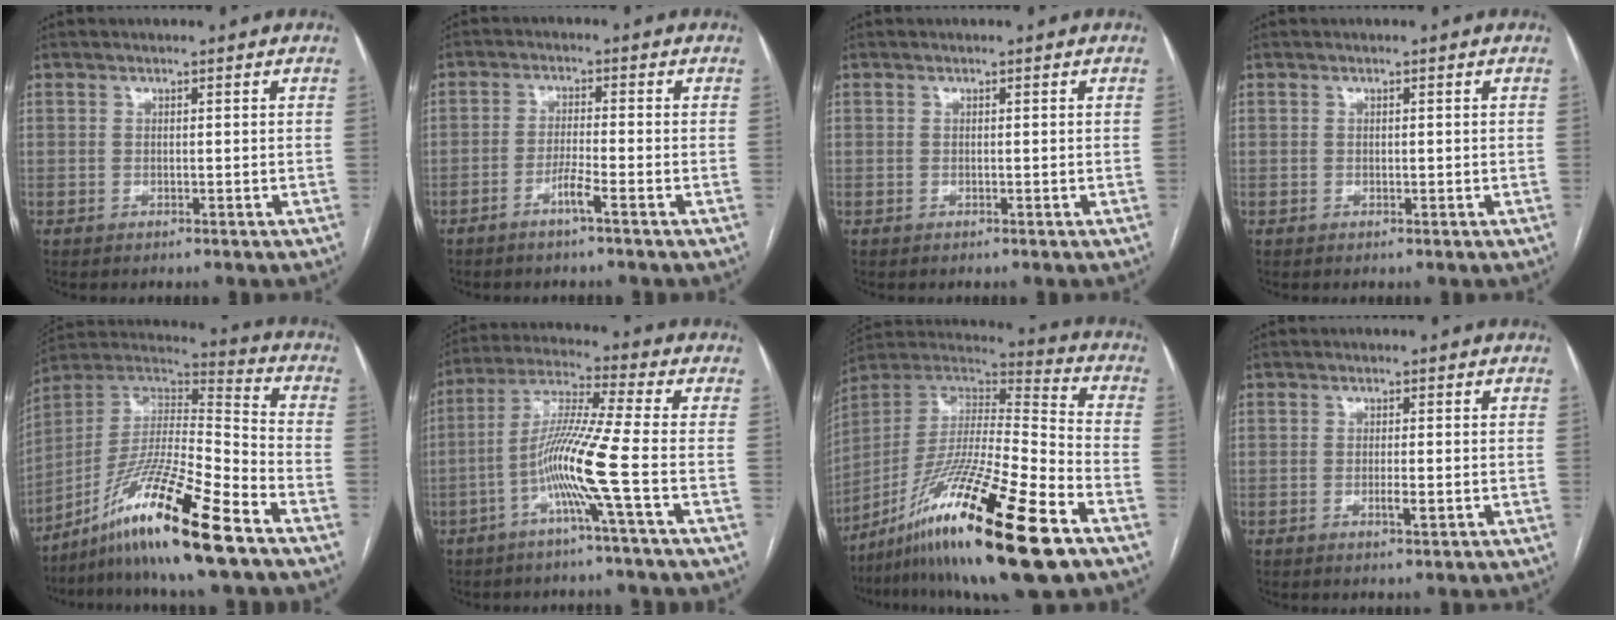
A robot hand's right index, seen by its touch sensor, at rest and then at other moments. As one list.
[{"total": 3.1, "force": [-1.9, -0.4, 2.4], "torque": [-0.049, -0.003, -0.040]}, {"total": 0.0}, {"total": 0.0}, {"total": 18.1, "force": [-11.7, 0.3, 13.8], "torque": [-0.271, -0.012, -0.213]}, {"total": 10.7, "force": [-3.6, -2.0, 9.8], "torque": [-0.194, 0.003, -0.075]}, {"total": 25.9, "force": [-14.7, 2.2, 21.2], "torque": [-0.369, -0.032, -0.259]}, {"total": 2.0, "force": [-0.6, 0.2, 1.9], "torque": [-0.036, -0.004, -0.009]}]